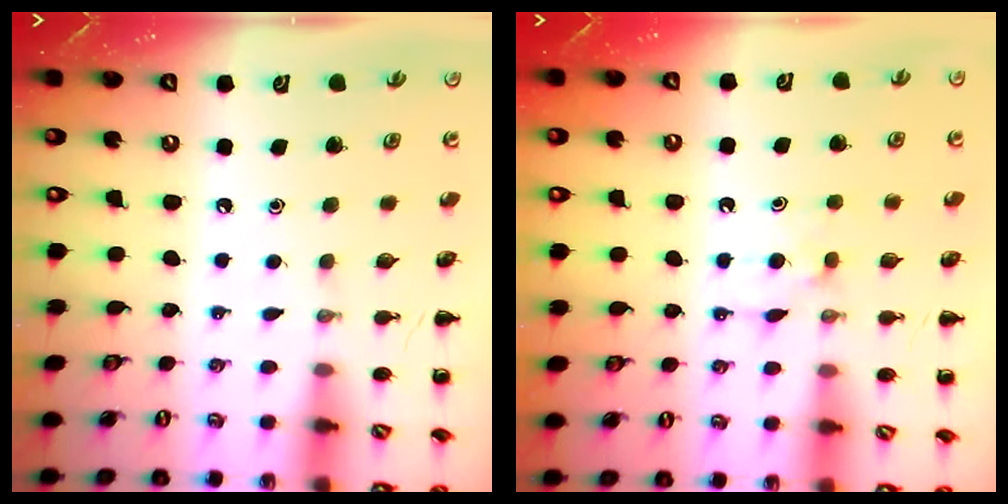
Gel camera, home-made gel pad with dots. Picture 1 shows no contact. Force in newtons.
{"total": 4.9, "press": 4.7, "slide": 1.4}